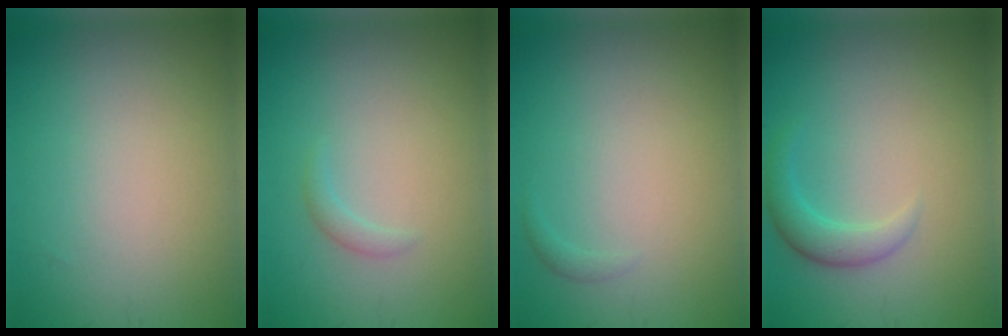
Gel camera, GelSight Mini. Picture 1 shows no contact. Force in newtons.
{"total": 0.9, "press": 0.9, "slide": 0.1}
{"total": 0.5, "press": 0.5, "slide": 0.1}
{"total": 2.2, "press": 2.2, "slide": 0.2}